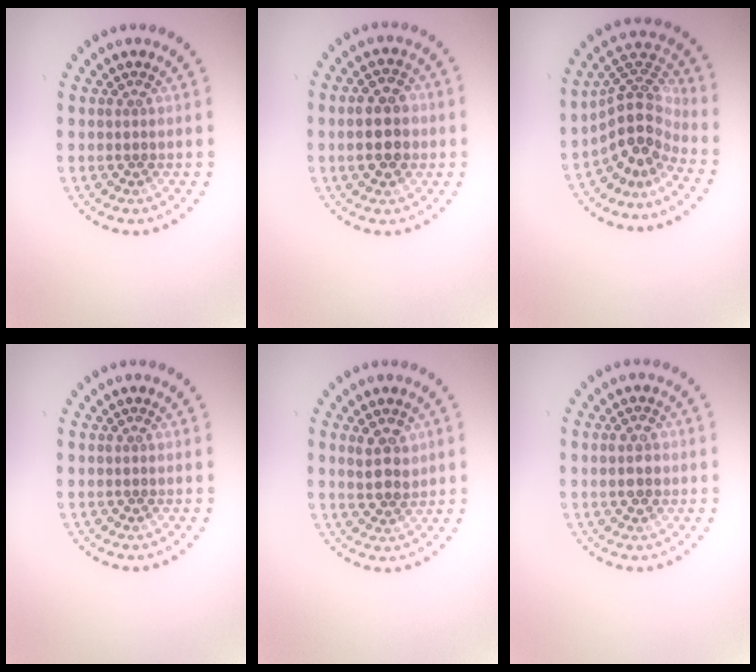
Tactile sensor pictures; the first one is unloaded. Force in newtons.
{"total": 3.9, "press": 3.9, "slide": 0.2}
{"total": 4.8, "press": 3.5, "slide": 3.2}
{"total": 0.0}
{"total": 2.6, "press": 2.4, "slide": 0.8}
{"total": 2.0, "press": 2.0, "slide": 0.1}